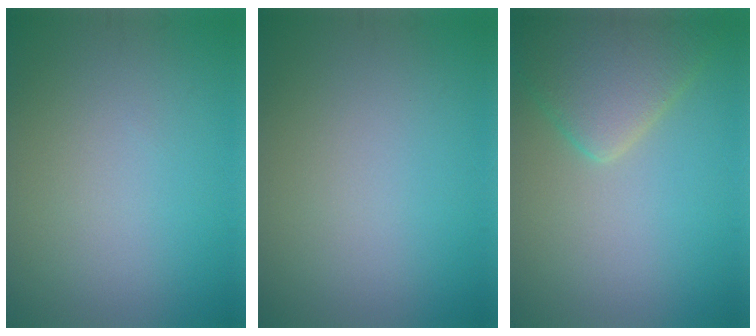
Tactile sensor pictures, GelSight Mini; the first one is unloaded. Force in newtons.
{"total": 0.0}
{"total": 5.0, "press": 5.0, "slide": 0.5}